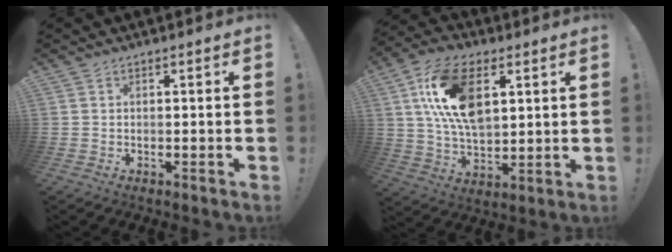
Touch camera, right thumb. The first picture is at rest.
{"total": 18.7, "force": [5.9, 10.7, 14.2], "torque": [-0.266, 0.000, 0.105]}